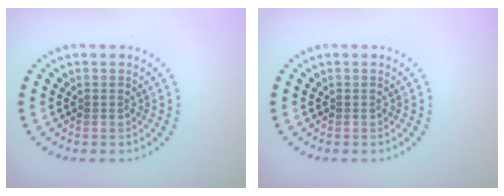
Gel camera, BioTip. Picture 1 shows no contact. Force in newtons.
{"total": 0.0}